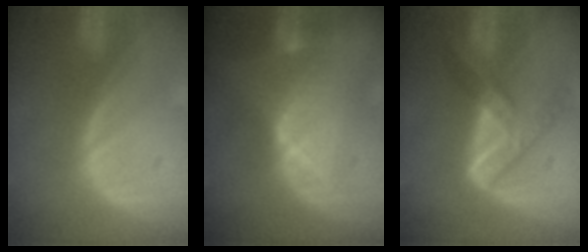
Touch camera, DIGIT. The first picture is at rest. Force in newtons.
{"total": 8.1, "press": 6.9, "slide": 4.3}
{"total": 7.3, "press": 6.2, "slide": 3.8}